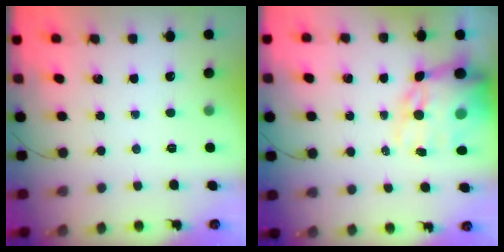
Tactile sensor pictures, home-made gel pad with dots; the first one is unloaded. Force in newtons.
{"total": 18.0, "press": 17.6, "slide": 3.9}